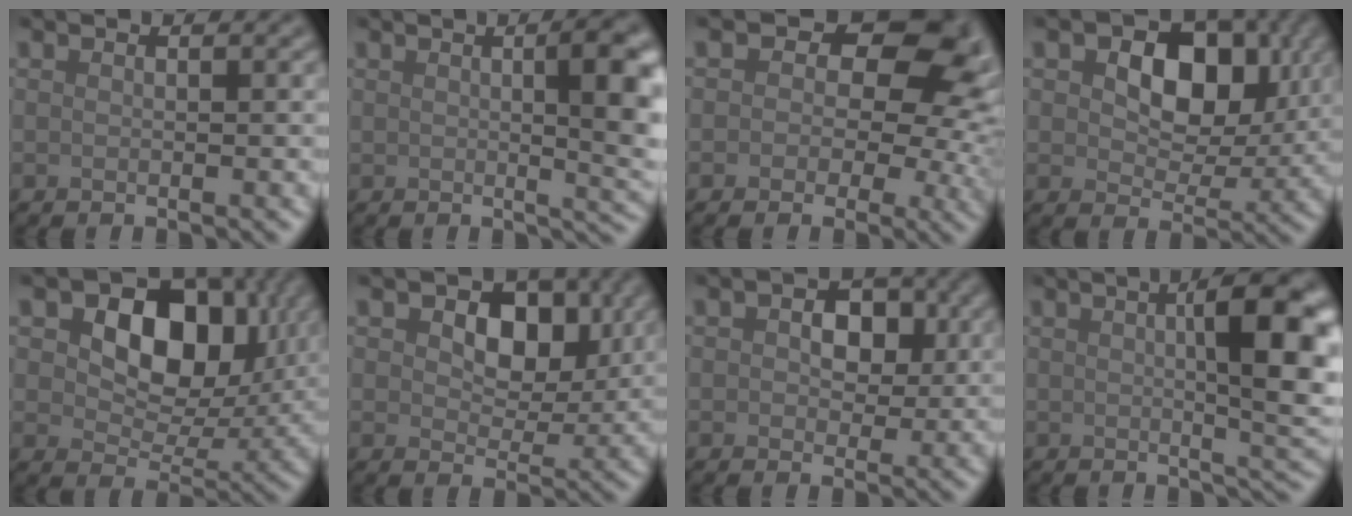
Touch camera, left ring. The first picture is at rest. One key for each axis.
{"total": 6.7, "fx": 0.9, "fy": 1.8, "fz": 6.3, "tx": -0.059, "ty": 0.013, "tz": 0.019}
{"total": 8.3, "fx": 1.8, "fy": 5.6, "fz": 5.9, "tx": -0.061, "ty": 0.003, "tz": 0.031}
{"total": 7.0, "fx": 1.6, "fy": 4.7, "fz": 5.0, "tx": -0.087, "ty": -0.002, "tz": 0.030}
{"total": 9.0, "fx": 2.4, "fy": 6.1, "fz": 6.2, "tx": -0.105, "ty": -0.001, "tz": 0.045}
{"total": 4.9, "fx": 1.4, "fy": 3.3, "fz": 3.3, "tx": -0.064, "ty": -0.006, "tz": 0.025}
{"total": 2.8, "fx": 0.4, "fy": 2.0, "fz": 1.9, "tx": -0.036, "ty": 0.004, "tz": 0.009}
{"total": 8.7, "fx": 1.2, "fy": 2.0, "fz": 8.4, "tx": -0.109, "ty": 0.009, "tz": 0.031}